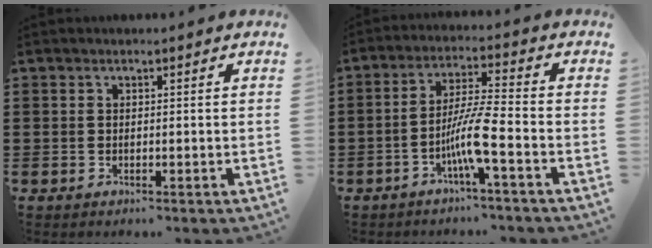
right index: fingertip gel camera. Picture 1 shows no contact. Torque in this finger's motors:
{"motor_torque": [1.82, 0.13, 0.71, 0.07]}